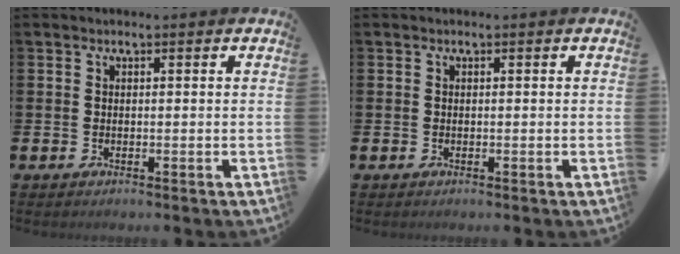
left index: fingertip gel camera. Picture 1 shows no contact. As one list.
[{"total": 0.0}]